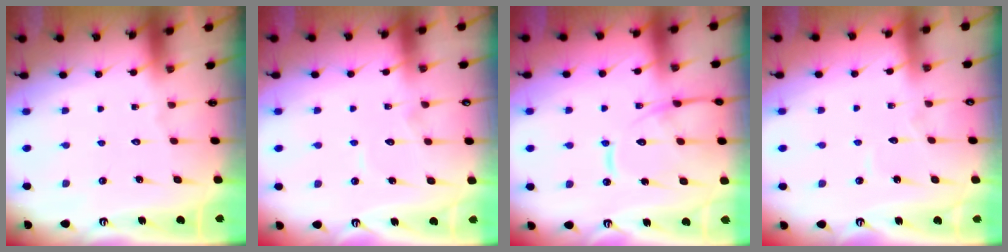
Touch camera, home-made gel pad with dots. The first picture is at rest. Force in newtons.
{"total": 5.4, "press": 5.4, "slide": 0.5}
{"total": 15.5, "press": 15.4, "slide": 1.4}
{"total": 2.7, "press": 2.7, "slide": 0.3}